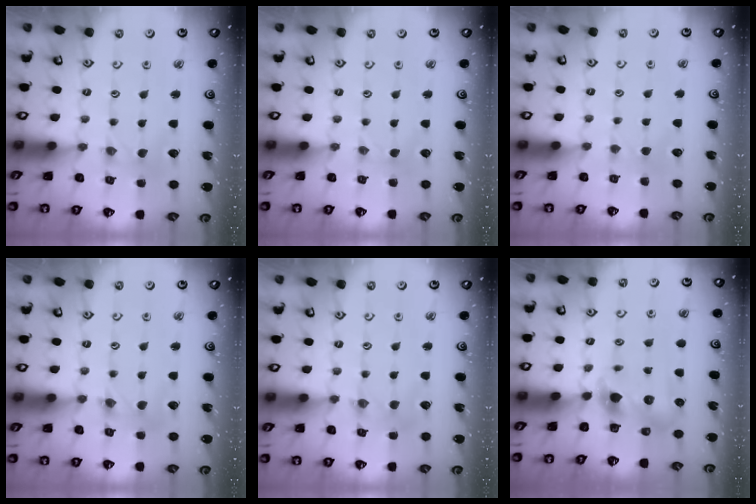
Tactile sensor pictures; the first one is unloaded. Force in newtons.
{"total": 0.0}
{"total": 2.2, "press": 2.2, "slide": 0.3}
{"total": 0.9, "press": 0.9, "slide": 0.2}
{"total": 2.3, "press": 2.2, "slide": 0.3}
{"total": 6.0, "press": 6.0, "slide": 0.4}